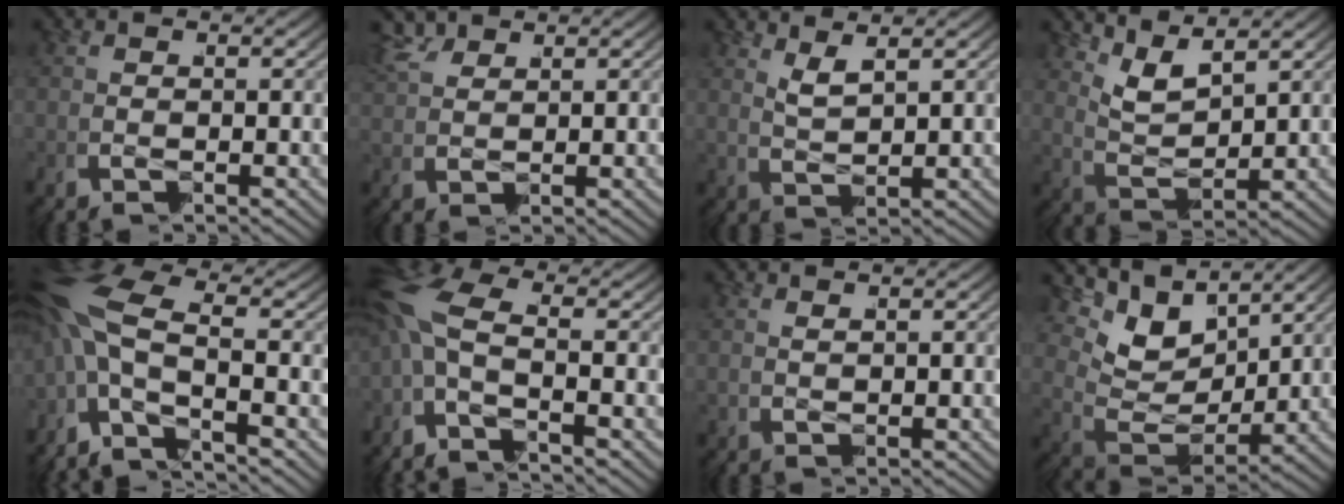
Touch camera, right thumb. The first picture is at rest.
{"total": 1.9, "force": [1.9, 0.0, -0.1], "torque": [0.010, 0.011, 0.036]}
{"total": 2.4, "force": [1.9, 0.6, 1.5], "torque": [-0.024, 0.007, 0.036]}
{"total": 4.7, "force": [2.0, 2.8, 3.2], "torque": [-0.075, -0.014, 0.043]}
{"total": 7.4, "force": [-2.2, 4.9, 5.1], "torque": [-0.133, -0.026, -0.036]}
{"total": 5.4, "force": [-1.2, 3.5, 4.0], "torque": [-0.110, -0.014, -0.027]}
{"total": 1.3, "force": [0.9, -0.8, -0.6], "torque": [0.024, 0.011, 0.015]}
{"total": 7.1, "force": [1.2, 5.2, 4.7], "torque": [-0.109, -0.025, 0.032]}